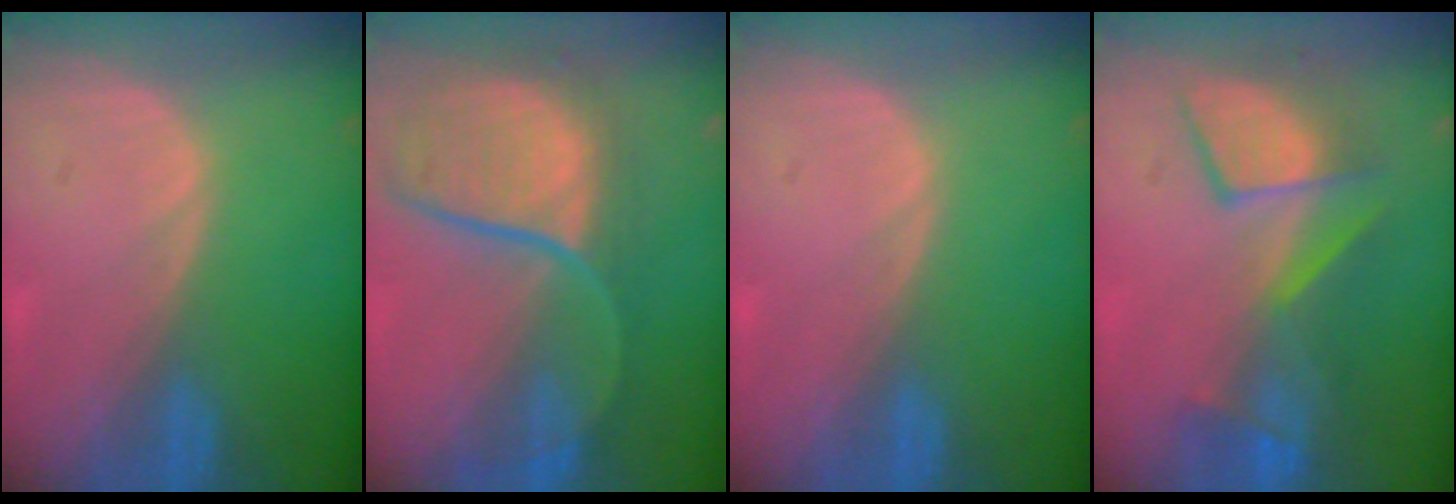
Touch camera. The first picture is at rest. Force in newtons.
{"total": 10.9, "press": 9.8, "slide": 4.8}
{"total": 0.0}
{"total": 8.5, "press": 8.5, "slide": 0.2}